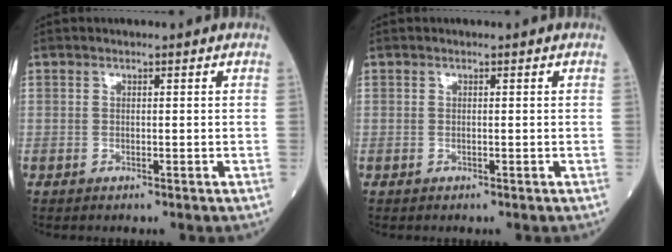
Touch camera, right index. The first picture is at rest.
{"total": 0.0}